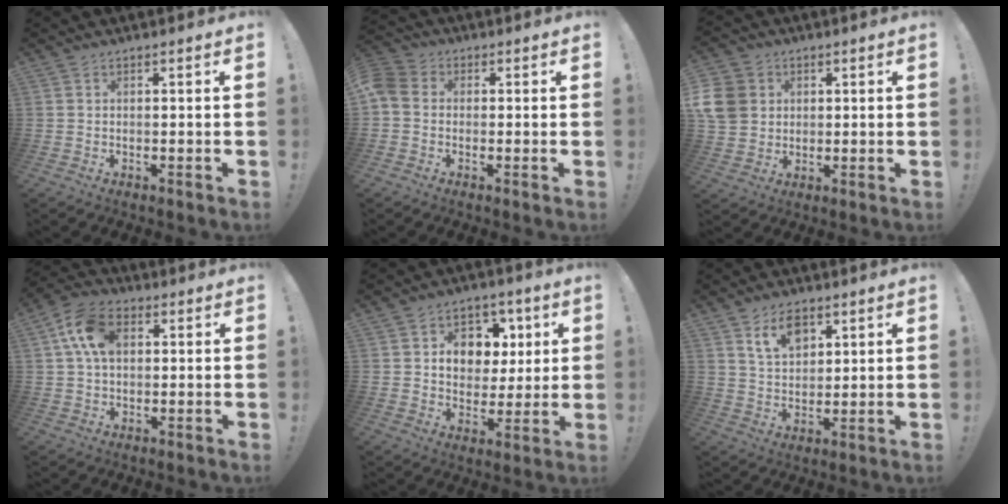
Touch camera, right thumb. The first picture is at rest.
{"total": 5.4, "force": [-0.4, 4.5, 3.1], "torque": [-0.073, 0.010, -0.005]}
{"total": 9.8, "force": [2.4, 8.5, 4.2], "torque": [-0.083, -0.002, 0.050]}
{"total": 11.4, "force": [2.7, 7.5, 8.1], "torque": [-0.143, 0.015, 0.056]}
{"total": 10.1, "force": [3.0, 8.8, 3.8], "torque": [-0.051, -0.010, 0.062]}
{"total": 8.9, "force": [5.2, 5.4, 4.9], "torque": [-0.082, -0.017, 0.097]}